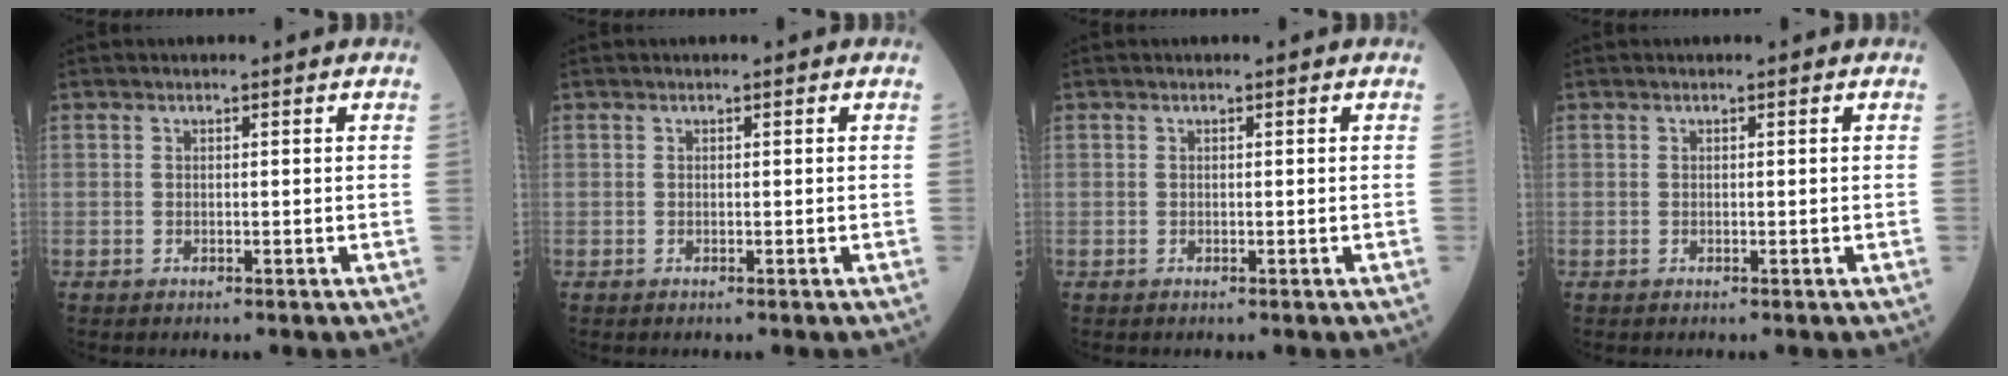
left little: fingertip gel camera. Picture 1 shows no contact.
{"total": 0.0}
{"total": 0.0}
{"total": 0.0}